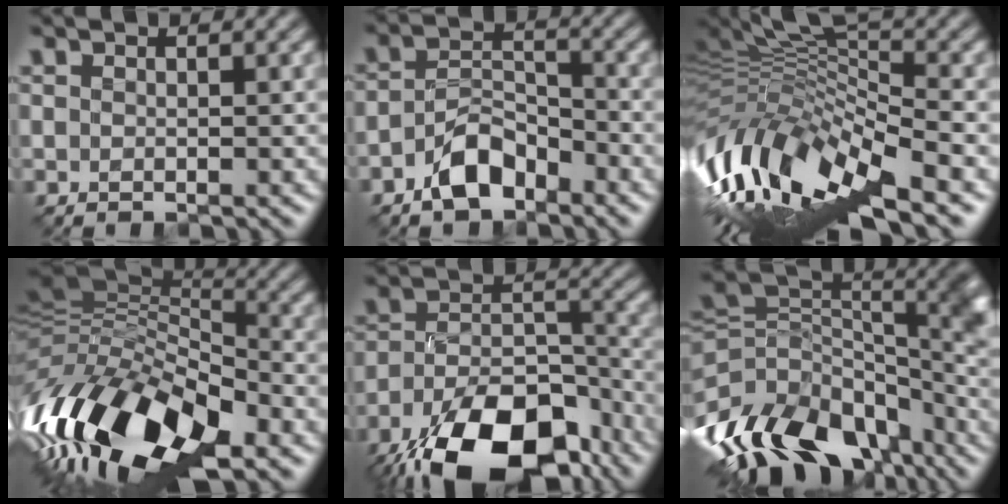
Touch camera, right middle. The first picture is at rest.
{"total": 4.1, "force": [-2.9, 2.0, 2.0], "torque": [-0.037, 0.007, -0.058]}
{"total": 13.4, "force": [-4.1, 5.1, 11.7], "torque": [-0.249, 0.010, -0.070]}
{"total": 15.2, "force": [-7.6, 6.9, 11.2], "torque": [-0.230, 0.022, -0.155]}
{"total": 14.8, "force": [-10.4, 6.7, 8.2], "torque": [-0.173, -0.014, -0.162]}
{"total": 15.6, "force": [-7.3, 10.0, 9.4], "torque": [-0.192, -0.009, -0.129]}